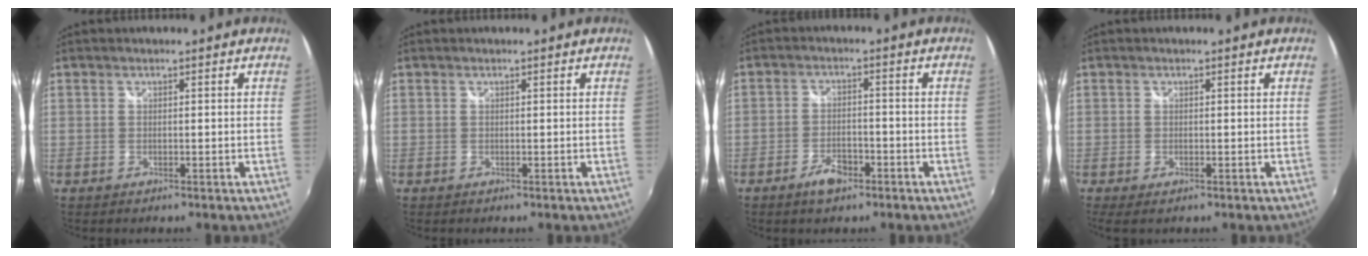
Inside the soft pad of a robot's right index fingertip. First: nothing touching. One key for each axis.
{"total": 0.0}
{"total": 5.0, "fx": -3.2, "fy": 2.4, "fz": 3.1, "tx": -0.070, "ty": -0.001, "tz": -0.054}
{"total": 2.1, "fx": -0.7, "fy": 1.0, "fz": 1.7, "tx": -0.036, "ty": -0.008, "tz": -0.011}